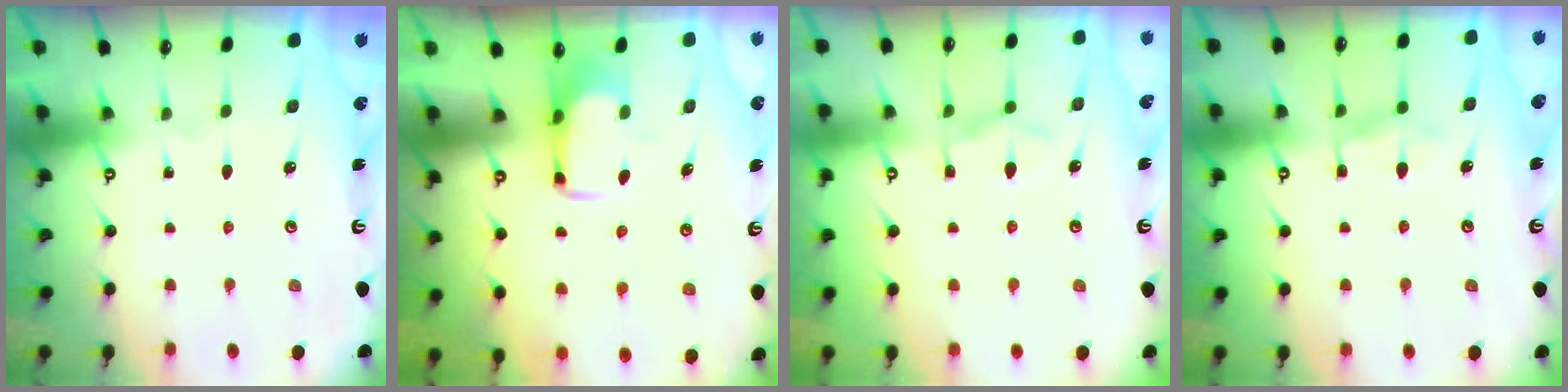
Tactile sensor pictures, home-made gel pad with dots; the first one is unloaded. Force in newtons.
{"total": 2.1, "press": 2.1, "slide": 0.4}
{"total": 2.6, "press": 2.3, "slide": 1.2}
{"total": 7.7, "press": 7.7, "slide": 0.7}